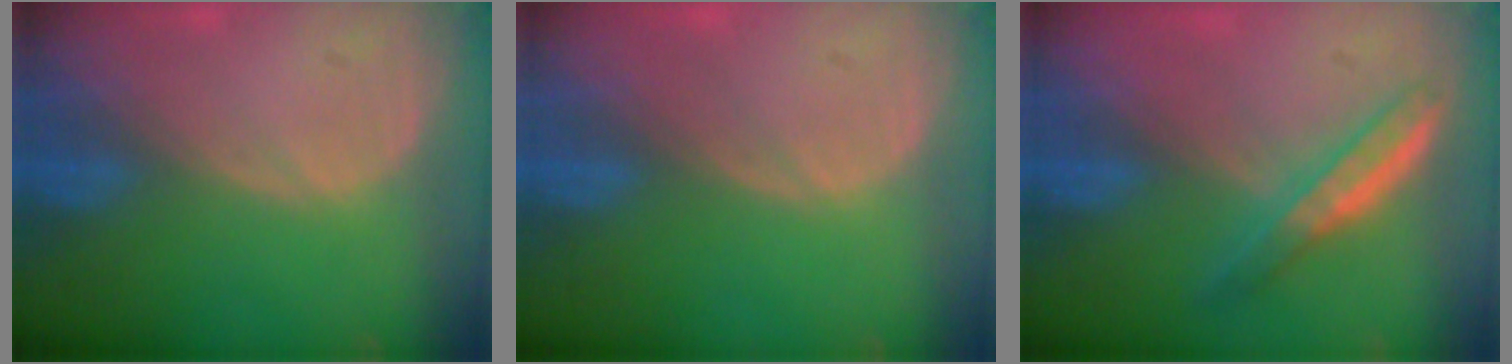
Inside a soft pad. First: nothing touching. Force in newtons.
{"total": 0.0}
{"total": 4.9, "press": 4.5, "slide": 2.0}